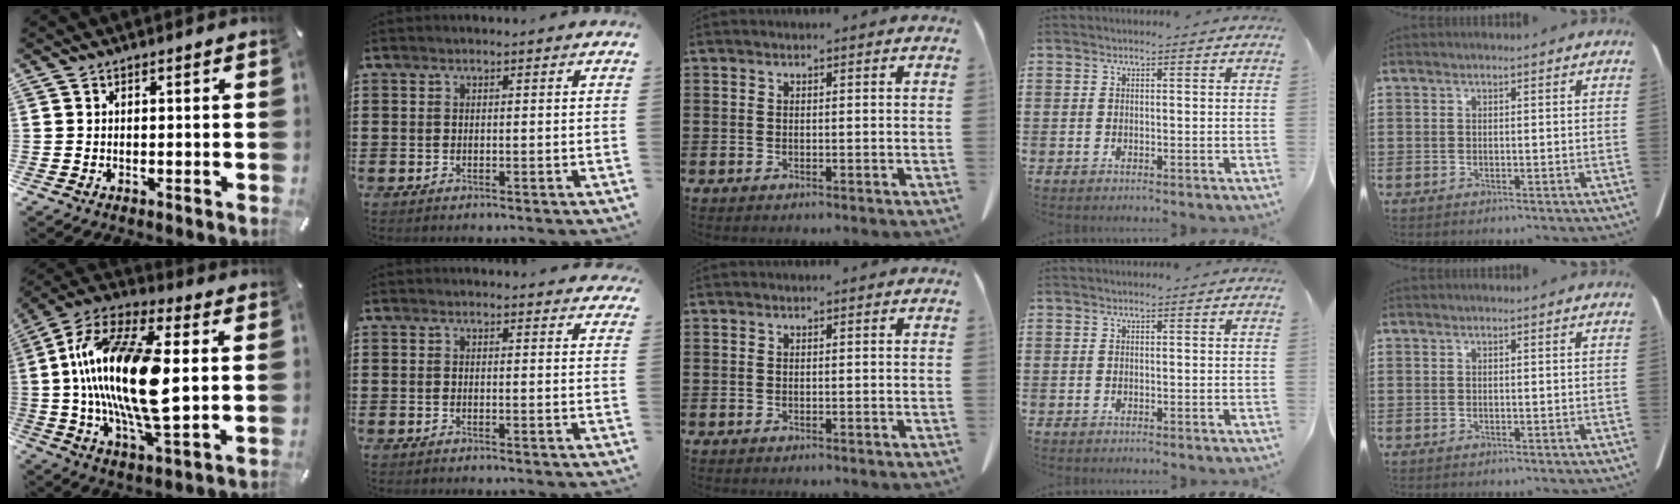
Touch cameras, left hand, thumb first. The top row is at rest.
{"thumb": {"total": 23.1, "force": [1.7, 9.1, 21.1], "torque": [-0.436, -0.012, 0.023]}, "index": {"total": 1.9, "force": [1.8, 0.3, 0.2], "torque": [0.000, -0.004, 0.034]}}